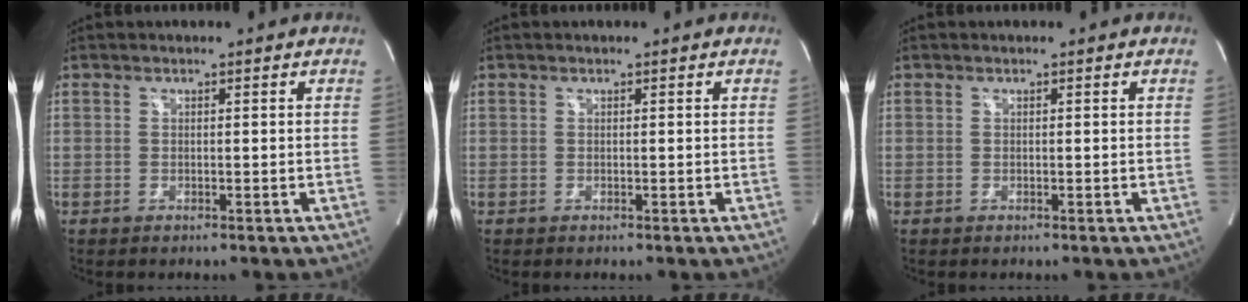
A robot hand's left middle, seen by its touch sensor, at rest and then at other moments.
{"total": 0.0}
{"total": 0.0}